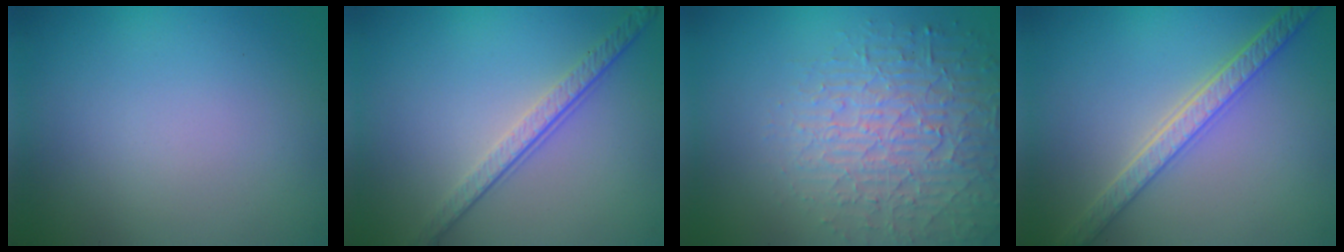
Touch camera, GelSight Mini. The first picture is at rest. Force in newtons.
{"total": 3.8, "press": 2.8, "slide": 2.7}
{"total": 4.9, "press": 4.8, "slide": 1.3}
{"total": 4.1, "press": 3.8, "slide": 1.4}